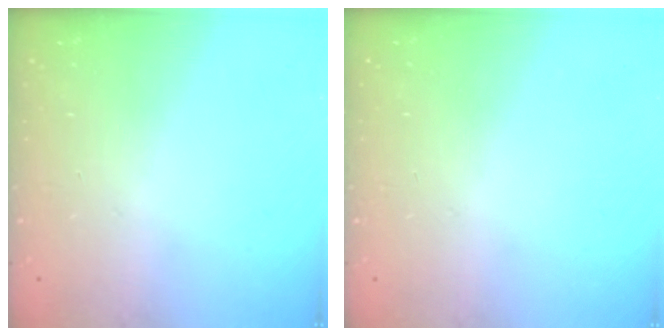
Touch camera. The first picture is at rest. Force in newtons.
{"total": 0.0}